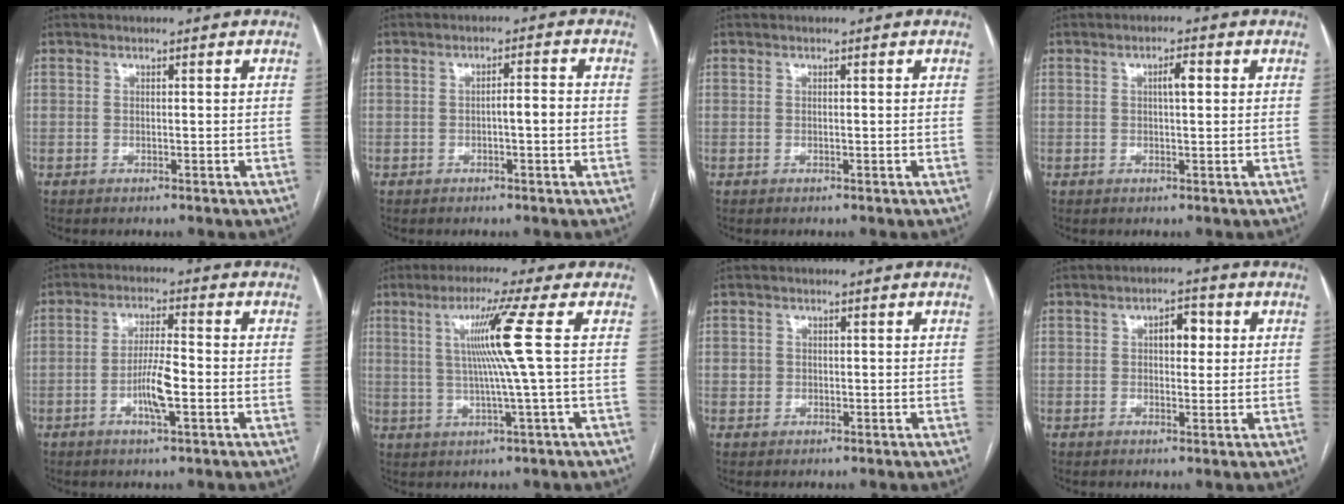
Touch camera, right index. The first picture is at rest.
{"total": 2.9, "force": [-0.5, 0.4, 2.8], "torque": [-0.040, 0.007, -0.009]}
{"total": 0.0}
{"total": 2.6, "force": [0.6, 0.6, 2.4], "torque": [-0.042, 0.005, 0.010]}
{"total": 6.2, "force": [-1.8, 0.7, 5.8], "torque": [-0.116, -0.001, -0.033]}
{"total": 8.6, "force": [1.7, -2.5, 8.1], "torque": [-0.142, 0.004, 0.040]}
{"total": 1.4, "force": [0.1, 1.3, 0.2], "torque": [0.000, 0.007, 0.003]}
{"total": 4.0, "force": [1.0, 2.0, 3.3], "torque": [-0.050, 0.013, 0.014]}